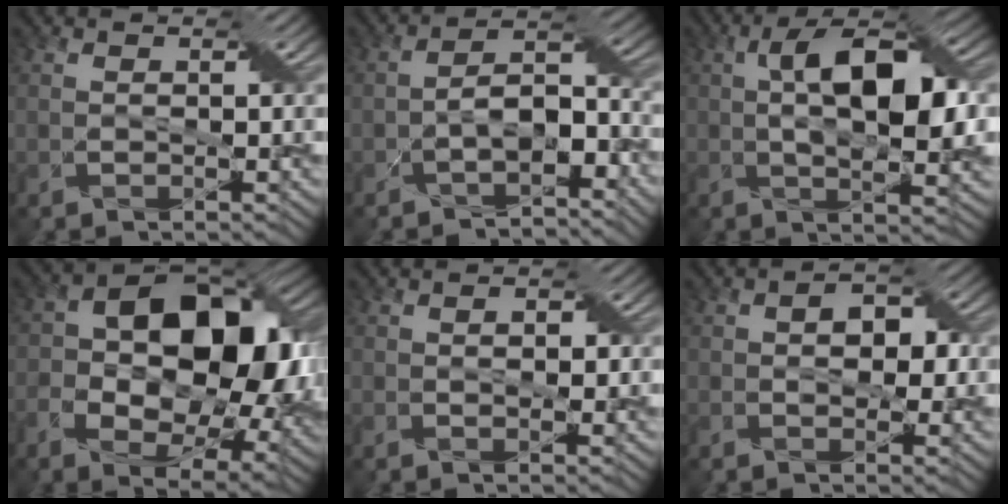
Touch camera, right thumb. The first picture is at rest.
{"total": 6.1, "force": [-3.7, 2.9, 3.8], "torque": [-0.054, 0.005, -0.072]}
{"total": 11.5, "force": [1.3, 4.5, 10.5], "torque": [-0.172, 0.008, 0.019]}
{"total": 16.2, "force": [0.3, 10.2, 12.5], "torque": [-0.188, -0.008, 0.003]}
{"total": 1.7, "force": [-0.1, 0.9, 1.4], "torque": [-0.018, -0.002, -0.002]}
{"total": 3.5, "force": [-0.1, 2.2, 2.7], "torque": [-0.041, 0.001, -0.008]}